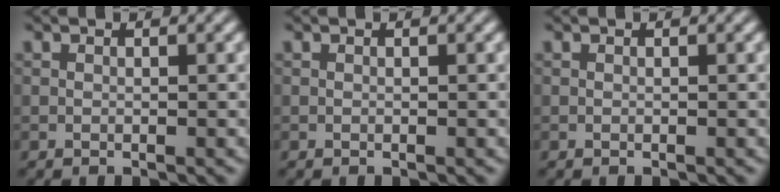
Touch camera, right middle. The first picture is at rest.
{"total": 0.0}
{"total": 0.0}